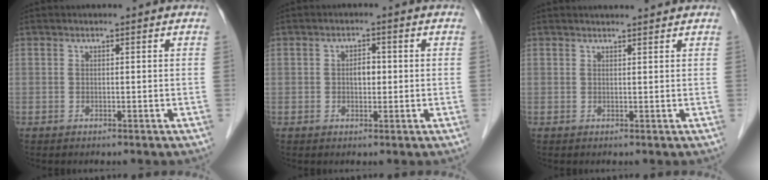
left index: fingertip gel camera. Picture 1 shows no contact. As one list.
[{"total": 2.2, "force": [0.0, 1.3, 1.8], "torque": [-0.030, 0.005, 0.000]}, {"total": 3.0, "force": [2.9, 0.0, 0.7], "torque": [-0.012, 0.014, 0.039]}]